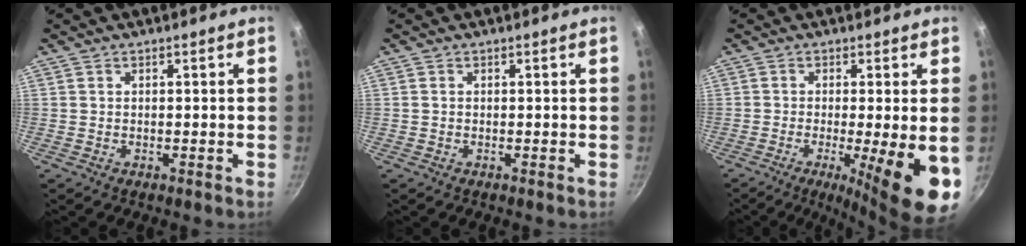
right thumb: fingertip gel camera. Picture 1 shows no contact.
{"total": 0.0}
{"total": 13.2, "force": [-3.5, 2.2, 12.6], "torque": [-0.181, -0.011, -0.047]}